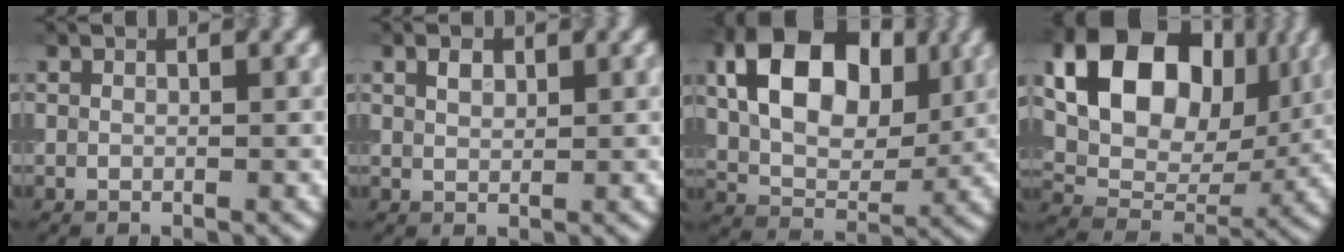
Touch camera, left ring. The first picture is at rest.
{"total": 1.3, "force": [0.7, 0.8, 0.8], "torque": [-0.014, 0.002, 0.014]}
{"total": 10.7, "force": [2.8, 7.1, 7.6], "torque": [-0.124, 0.006, 0.042]}
{"total": 13.4, "force": [4.5, 9.1, 8.8], "torque": [-0.151, 0.006, 0.077]}